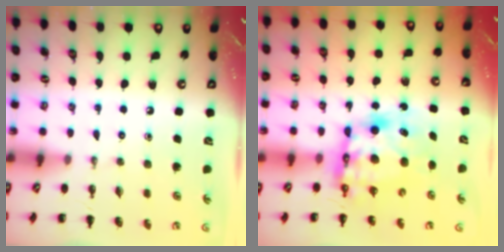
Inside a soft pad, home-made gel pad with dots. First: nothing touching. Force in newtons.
{"total": 9.3, "press": 9.1, "slide": 2.2}